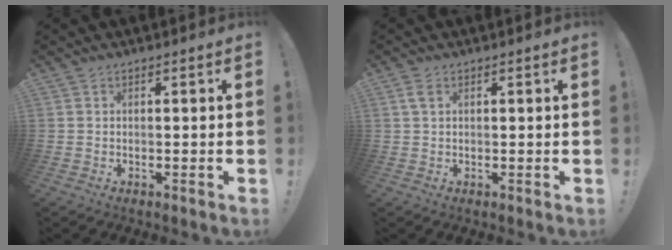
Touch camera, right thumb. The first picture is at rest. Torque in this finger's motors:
{"motor_torque": [-0.27, -0.09, -0.25, 0.30, 0.00]}